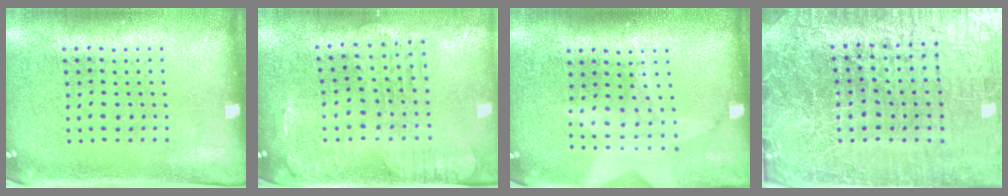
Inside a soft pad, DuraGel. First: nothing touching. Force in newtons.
{"total": 1.4, "press": 1.4, "slide": 0.4}
{"total": 1.4, "press": 1.4, "slide": 0.3}
{"total": 7.6, "press": 6.6, "slide": 3.8}